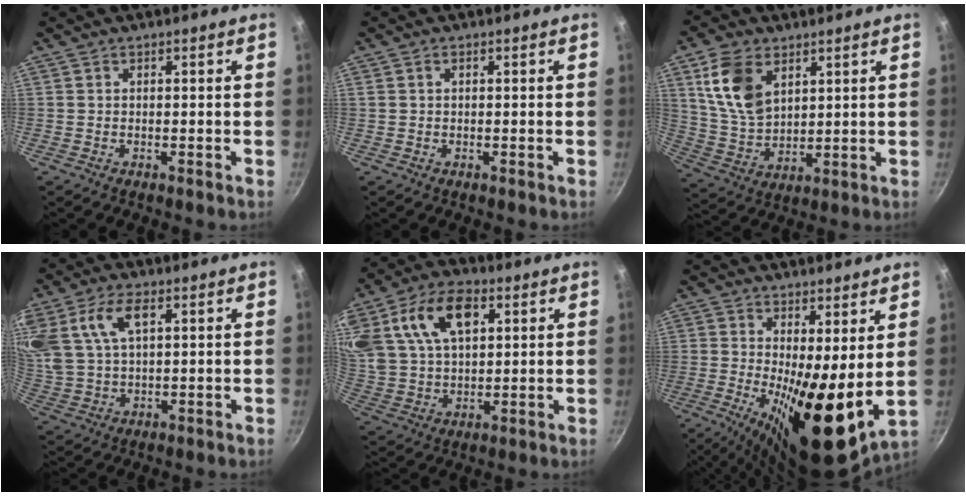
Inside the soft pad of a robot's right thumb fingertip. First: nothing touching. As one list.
[{"total": 0.9, "force": [0.3, 0.5, 0.6], "torque": [-0.010, 0.004, 0.005]}, {"total": 12.5, "force": [5.3, 7.8, 8.2], "torque": [-0.142, -0.025, 0.113]}, {"total": 12.1, "force": [4.6, 6.4, 9.2], "torque": [-0.182, 0.004, 0.093]}, {"total": 18.4, "force": [6.8, 11.4, 12.8], "torque": [-0.229, 0.002, 0.125]}, {"total": 15.2, "force": [1.4, 4.9, 14.4], "torque": [-0.210, -0.042, 0.027]}]